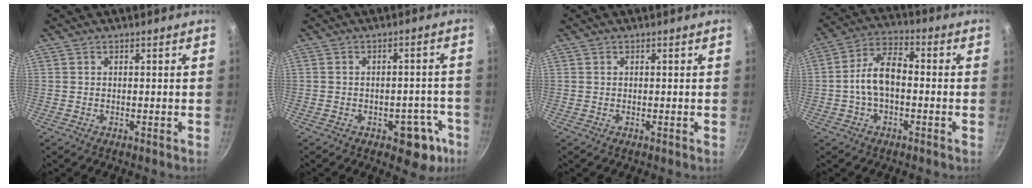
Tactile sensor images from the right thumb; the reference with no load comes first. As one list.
[{"total": 8.7, "force": [-4.1, 5.1, 5.8], "torque": [-0.016, 0.036, -0.039]}, {"total": 0.0}, {"total": 9.3, "force": [-1.1, 5.3, 7.6], "torque": [-0.126, 0.040, -0.031]}]